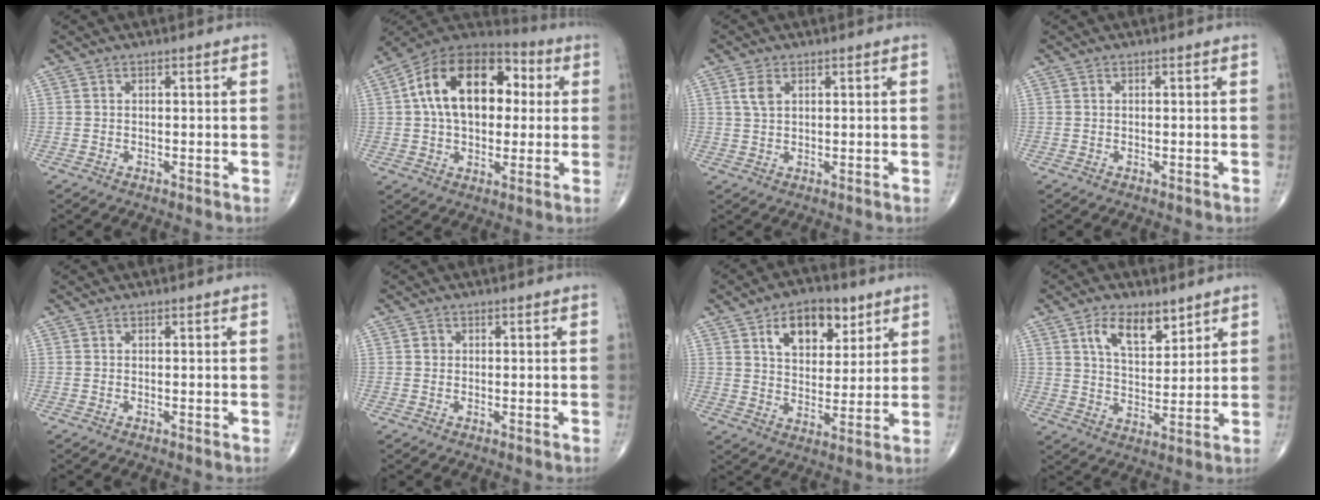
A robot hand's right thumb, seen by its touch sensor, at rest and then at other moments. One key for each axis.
{"total": 20.5, "fx": 3.5, "fy": 12.9, "fz": 15.5, "tx": -0.225, "ty": 0.028, "tz": 0.048}
{"total": 2.8, "fx": 1.2, "fy": 1.6, "fz": 2.0, "tx": -0.040, "ty": 0.003, "tz": 0.027}
{"total": 0.0}
{"total": 0.0}
{"total": 0.9, "fx": 0.1, "fy": 0.8, "fz": 0.2, "tx": 0.001, "ty": 0.002, "tz": 0.001}
{"total": 12.2, "fx": 6.0, "fy": 7.3, "fz": 7.6, "tx": -0.081, "ty": -0.025, "tz": 0.097}
{"total": 9.2, "fx": 5.2, "fy": 4.7, "fz": 5.9, "tx": -0.081, "ty": -0.030, "tz": 0.096}